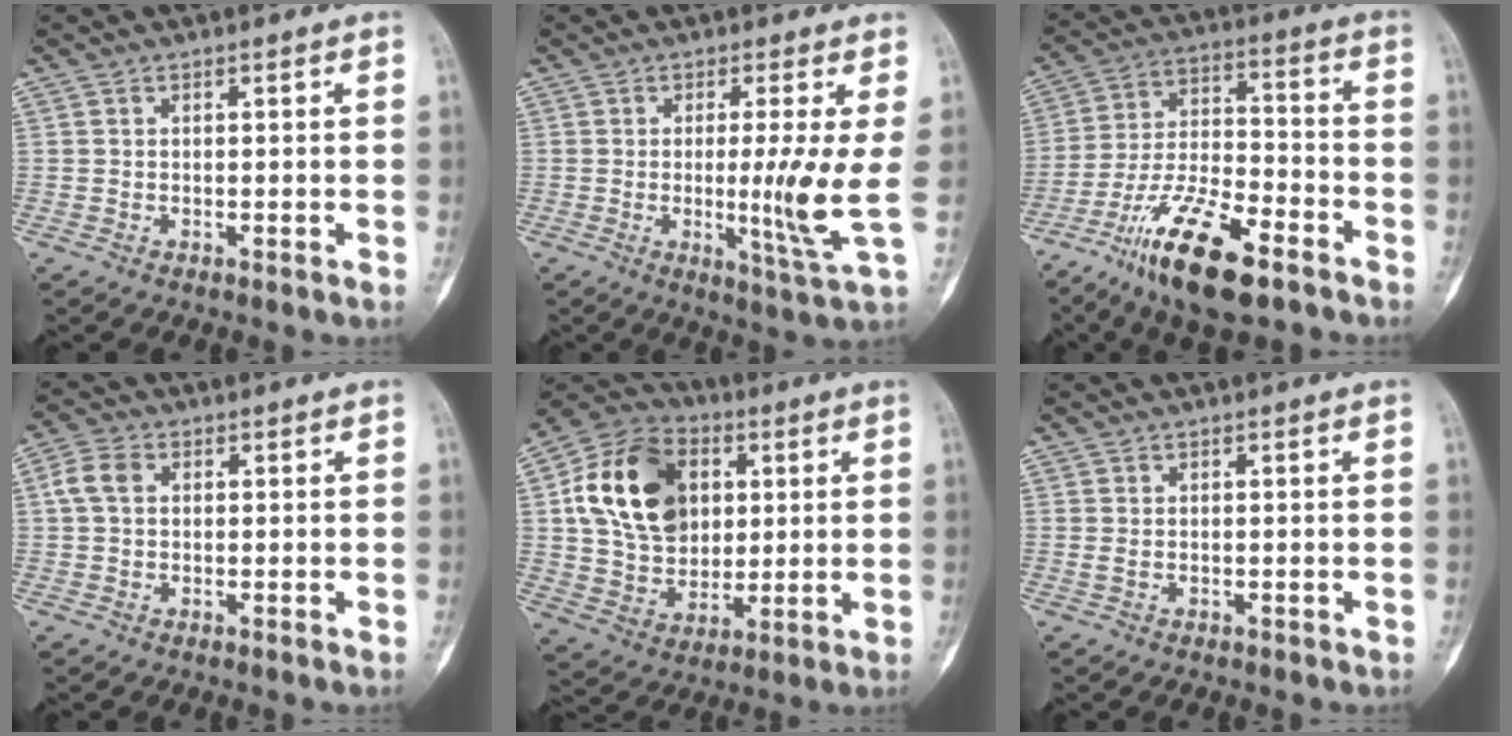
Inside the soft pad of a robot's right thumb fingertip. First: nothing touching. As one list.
[{"total": 8.3, "force": [0.2, -0.7, 8.3], "torque": [-0.155, -0.030, -0.001]}, {"total": 17.6, "force": [-11.1, 5.7, 12.4], "torque": [-0.229, 0.064, -0.200]}, {"total": 4.3, "force": [0.7, 3.1, 3.0], "torque": [-0.065, 0.013, 0.007]}, {"total": 19.8, "force": [4.5, 14.7, 12.5], "torque": [-0.200, 0.003, 0.082]}, {"total": 0.9, "force": [0.0, 0.6, 0.6], "torque": [-0.014, 0.000, 0.003]}]